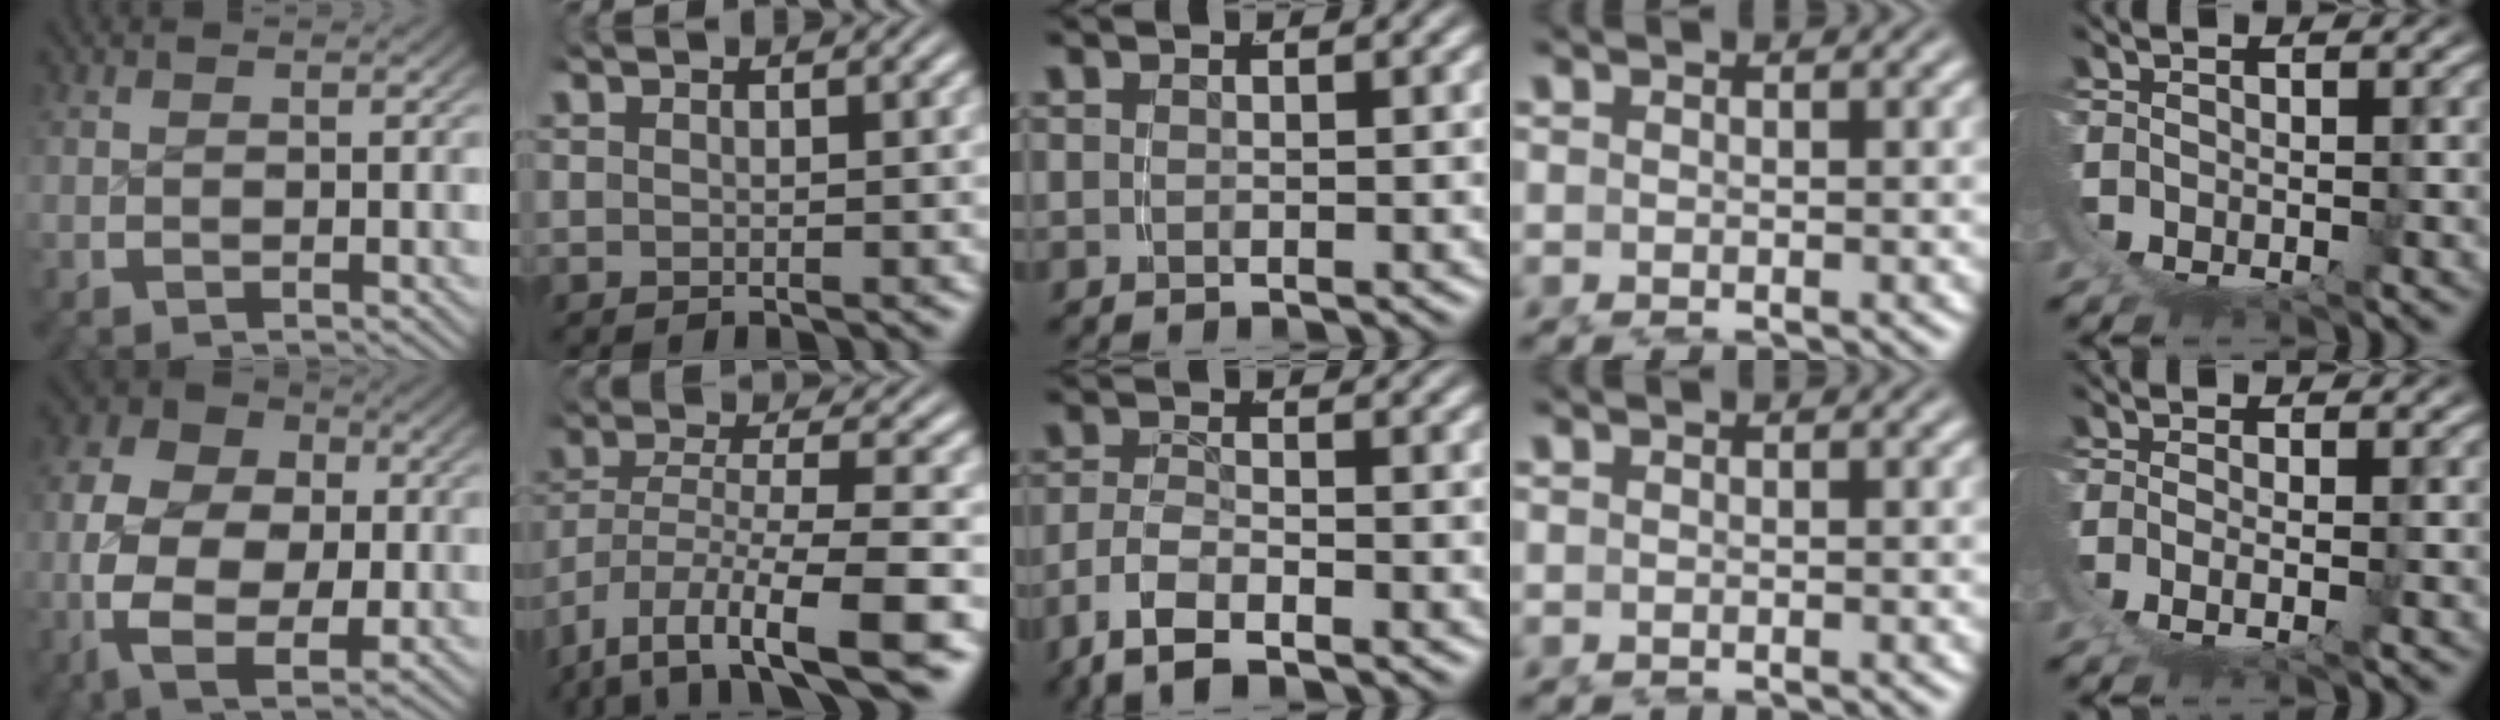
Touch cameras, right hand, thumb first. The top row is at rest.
{"thumb": {"total": 13.8, "force": [-1.0, 10.1, 9.3], "torque": [-0.191, -0.034, -0.010]}, "index": {"total": 8.3, "force": [-4.7, 3.3, 6.1], "torque": [-0.114, -0.033, -0.053]}, "middle": {"total": 4.1, "force": [-2.1, 2.2, 2.7], "torque": [-0.064, -0.014, -0.031]}, "little": {"total": 1.9, "force": [0.5, 0.0, 1.8], "torque": [-0.046, -0.012, 0.017]}}